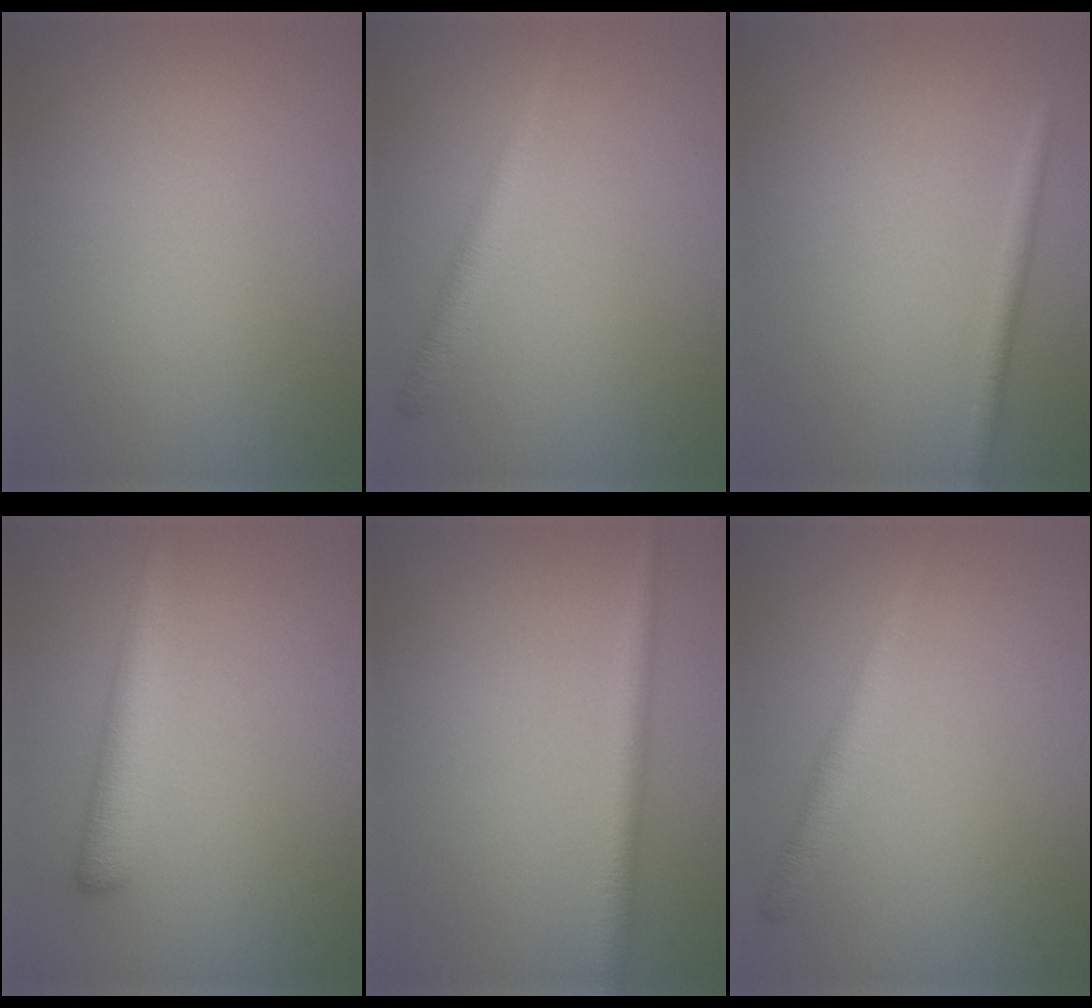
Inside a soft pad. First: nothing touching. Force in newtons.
{"total": 2.0, "press": 2.0, "slide": 0.0}
{"total": 1.3, "press": 1.3, "slide": 0.1}
{"total": 3.6, "press": 3.6, "slide": 0.1}
{"total": 2.4, "press": 2.4, "slide": 0.1}
{"total": 2.0, "press": 2.0, "slide": 0.0}